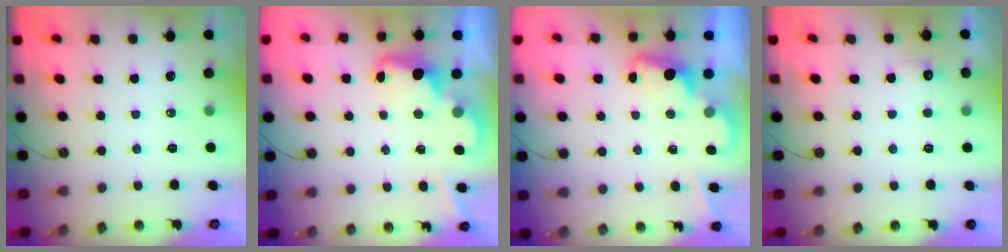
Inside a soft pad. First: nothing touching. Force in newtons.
{"total": 2.5, "press": 2.4, "slide": 0.6}
{"total": 2.2, "press": 2.2, "slide": 0.5}
{"total": 4.6, "press": 4.5, "slide": 1.2}